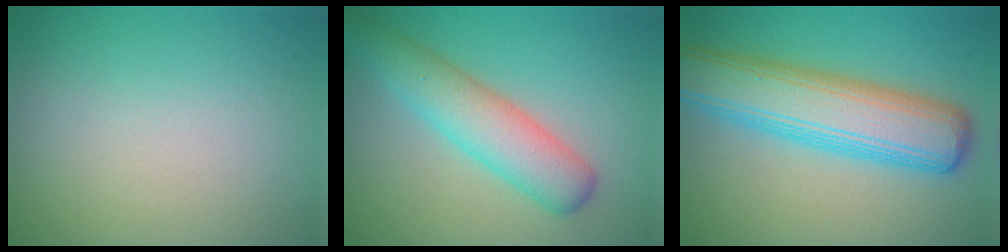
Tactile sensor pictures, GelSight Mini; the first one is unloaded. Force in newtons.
{"total": 5.2, "press": 5.2, "slide": 0.3}
{"total": 8.6, "press": 8.6, "slide": 0.2}